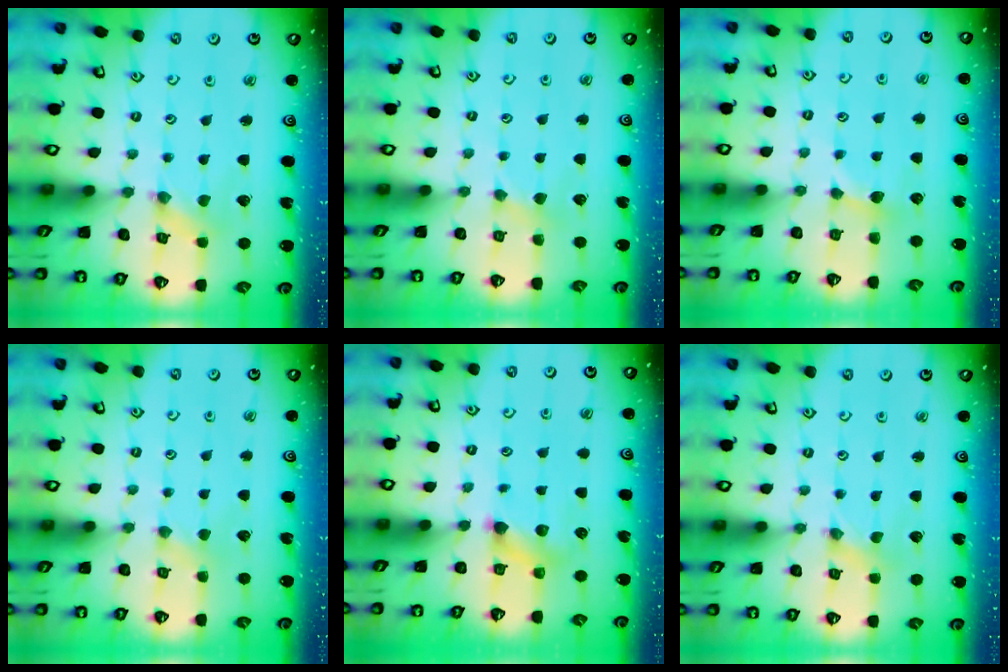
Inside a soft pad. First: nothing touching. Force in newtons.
{"total": 1.9, "press": 1.9, "slide": 0.3}
{"total": 3.6, "press": 3.6, "slide": 0.6}
{"total": 0.9, "press": 0.8, "slide": 0.3}
{"total": 5.6, "press": 5.6, "slide": 0.6}
{"total": 0.0}